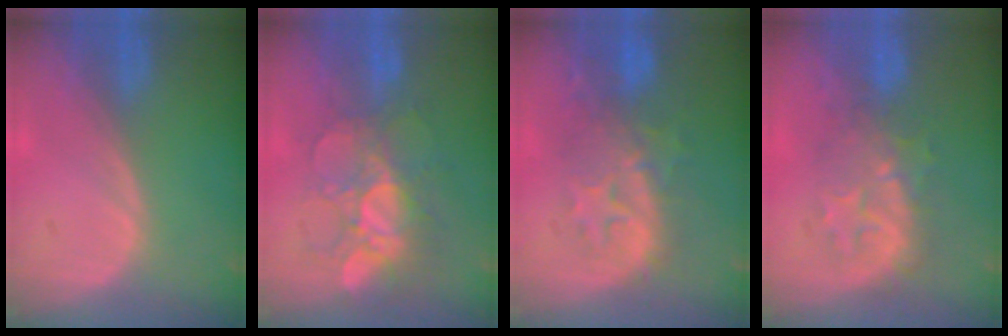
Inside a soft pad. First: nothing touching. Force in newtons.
{"total": 9.6, "press": 8.5, "slide": 4.4}
{"total": 9.4, "press": 8.7, "slide": 3.5}
{"total": 7.8, "press": 7.6, "slide": 1.9}